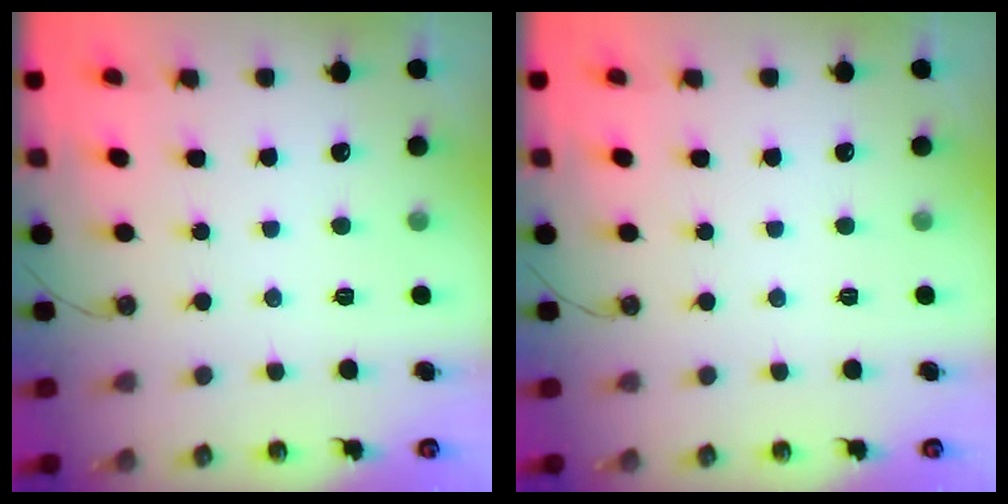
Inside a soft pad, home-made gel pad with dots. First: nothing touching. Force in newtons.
{"total": 0.0}